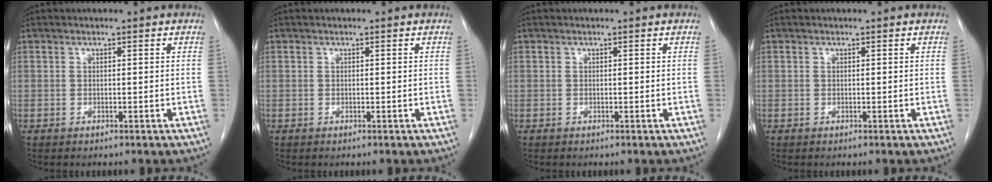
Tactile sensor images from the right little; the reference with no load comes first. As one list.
[{"total": 0.0}, {"total": 0.0}, {"total": 0.0}]